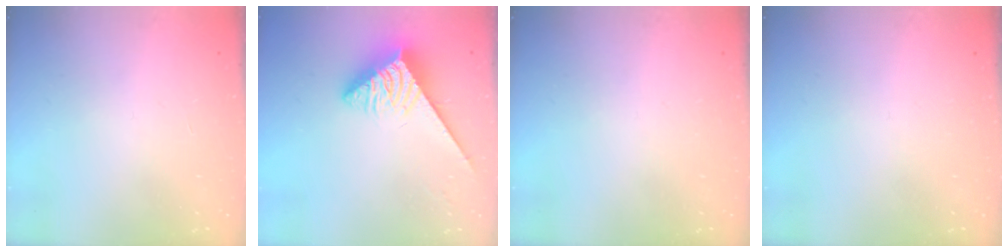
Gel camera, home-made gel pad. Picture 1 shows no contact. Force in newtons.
{"total": 3.8, "press": 3.8, "slide": 0.4}
{"total": 0.0}
{"total": 0.0}